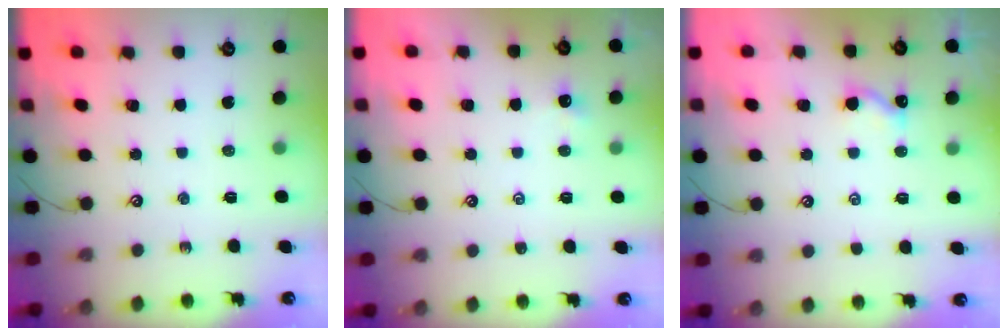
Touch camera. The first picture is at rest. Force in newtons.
{"total": 0.5, "press": 0.4, "slide": 0.3}
{"total": 1.9, "press": 1.9, "slide": 0.3}